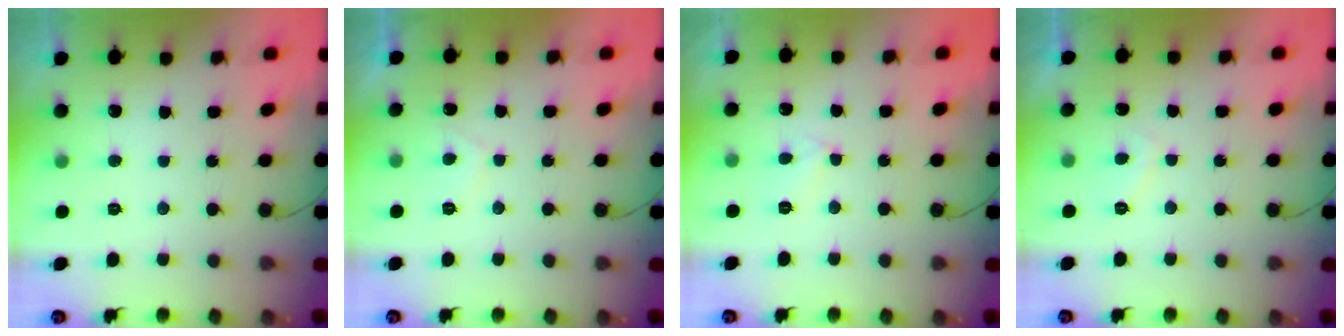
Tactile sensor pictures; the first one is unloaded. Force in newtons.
{"total": 1.3, "press": 1.2, "slide": 0.6}
{"total": 3.4, "press": 3.4, "slide": 0.3}
{"total": 2.1, "press": 2.0, "slide": 0.8}